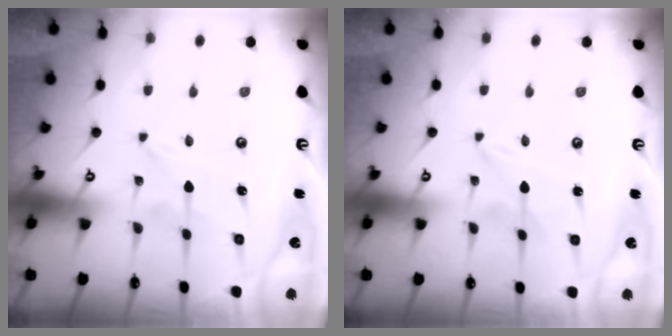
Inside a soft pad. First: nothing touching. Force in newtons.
{"total": 0.0}